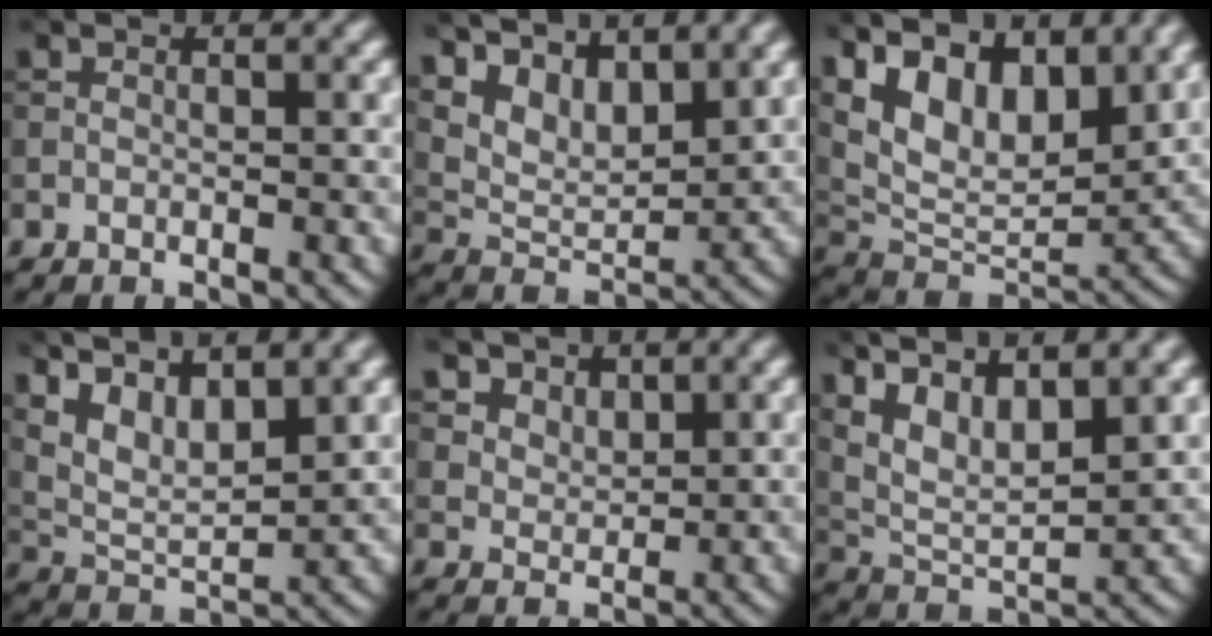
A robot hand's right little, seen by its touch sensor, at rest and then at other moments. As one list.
[{"total": 7.5, "force": [5.3, 3.0, 4.2], "torque": [-0.096, 0.002, 0.102]}, {"total": 12.5, "force": [6.5, 6.3, 8.6], "torque": [-0.168, 0.016, 0.109]}, {"total": 8.3, "force": [4.9, 3.1, 5.9], "torque": [-0.129, 0.015, 0.085]}, {"total": 3.8, "force": [2.8, 2.3, 1.3], "torque": [-0.044, -0.018, 0.072]}, {"total": 9.7, "force": [5.5, 3.5, 7.2], "torque": [-0.158, 0.023, 0.088]}]